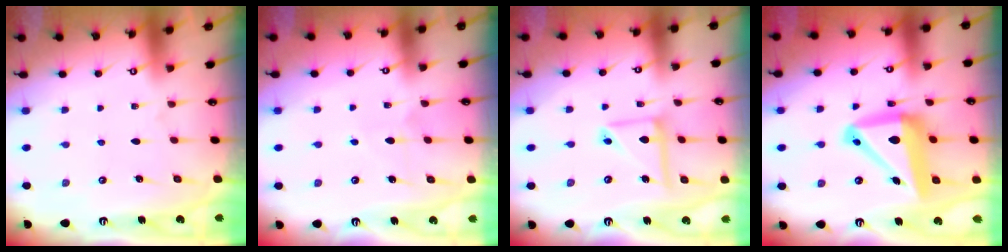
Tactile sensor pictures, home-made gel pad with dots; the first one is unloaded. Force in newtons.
{"total": 4.2, "press": 4.1, "slide": 0.4}
{"total": 10.2, "press": 10.1, "slide": 1.0}
{"total": 16.7, "press": 16.5, "slide": 2.5}